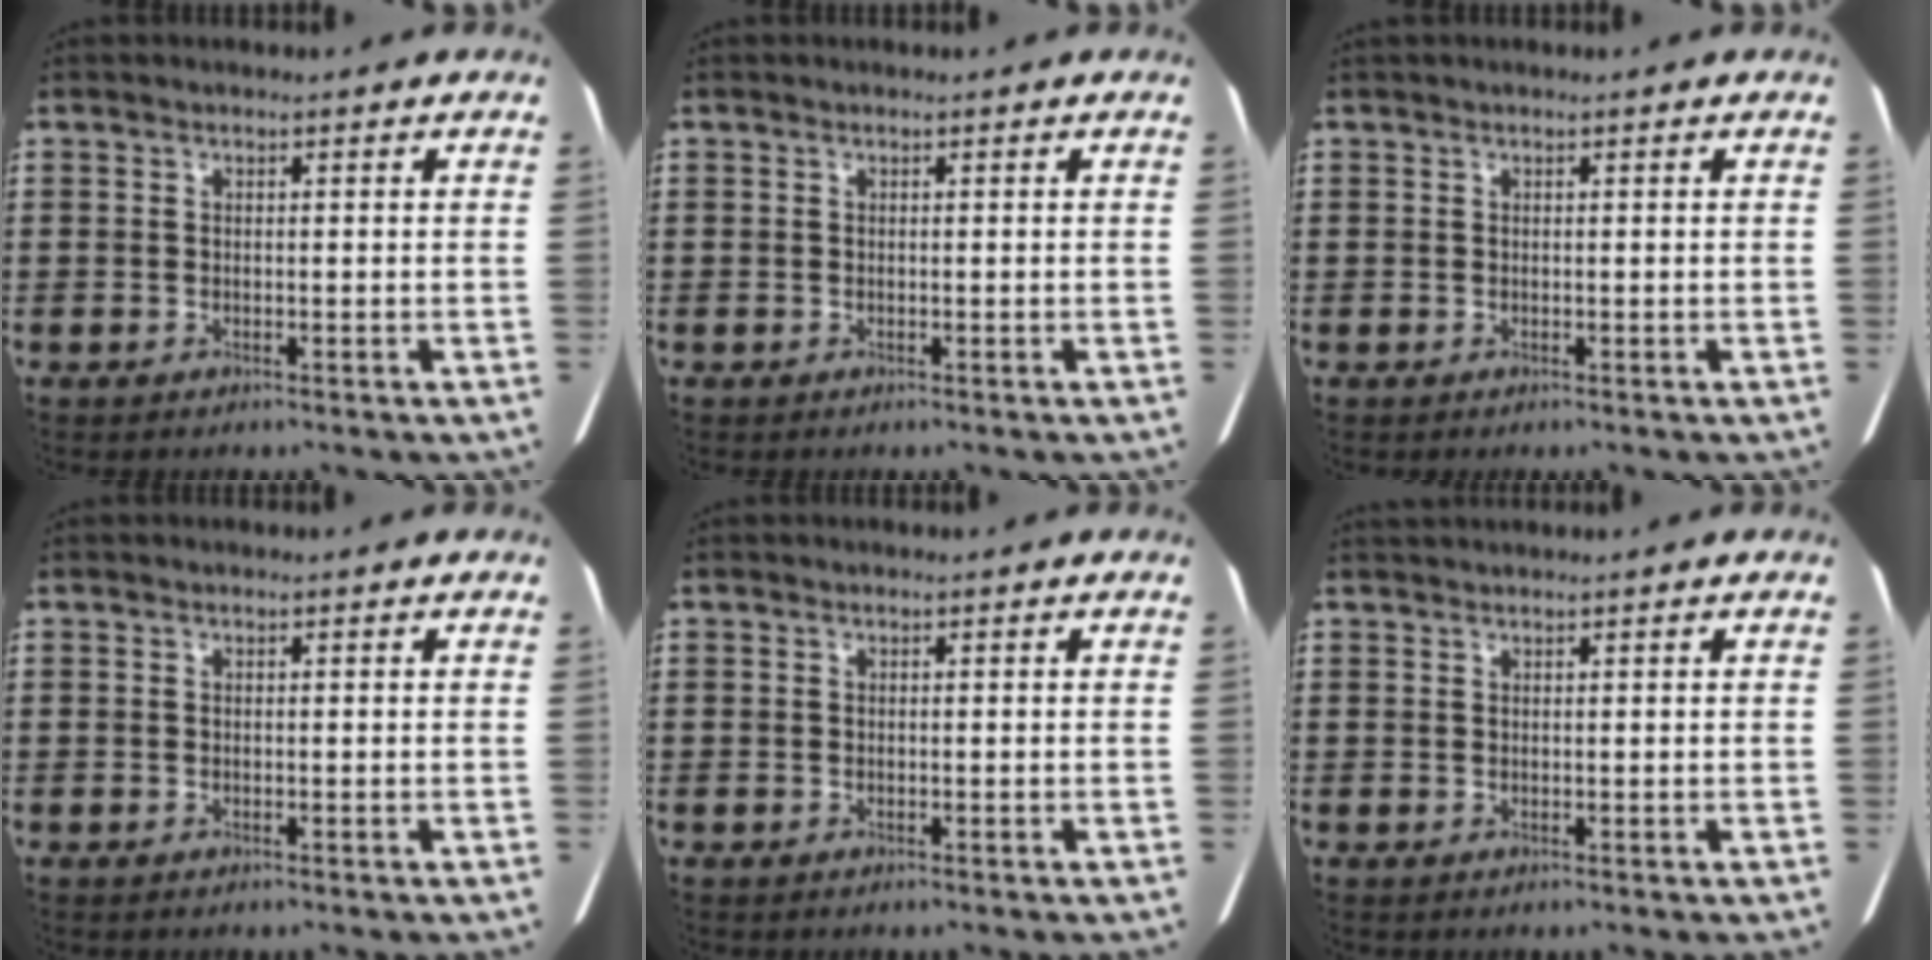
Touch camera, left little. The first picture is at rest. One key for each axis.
{"total": 0.0}
{"total": 0.0}
{"total": 0.0}
{"total": 0.0}
{"total": 0.6, "fx": 0.6, "fy": 0.0, "fz": 0.2, "tx": -0.005, "ty": 0.000, "tz": 0.011}